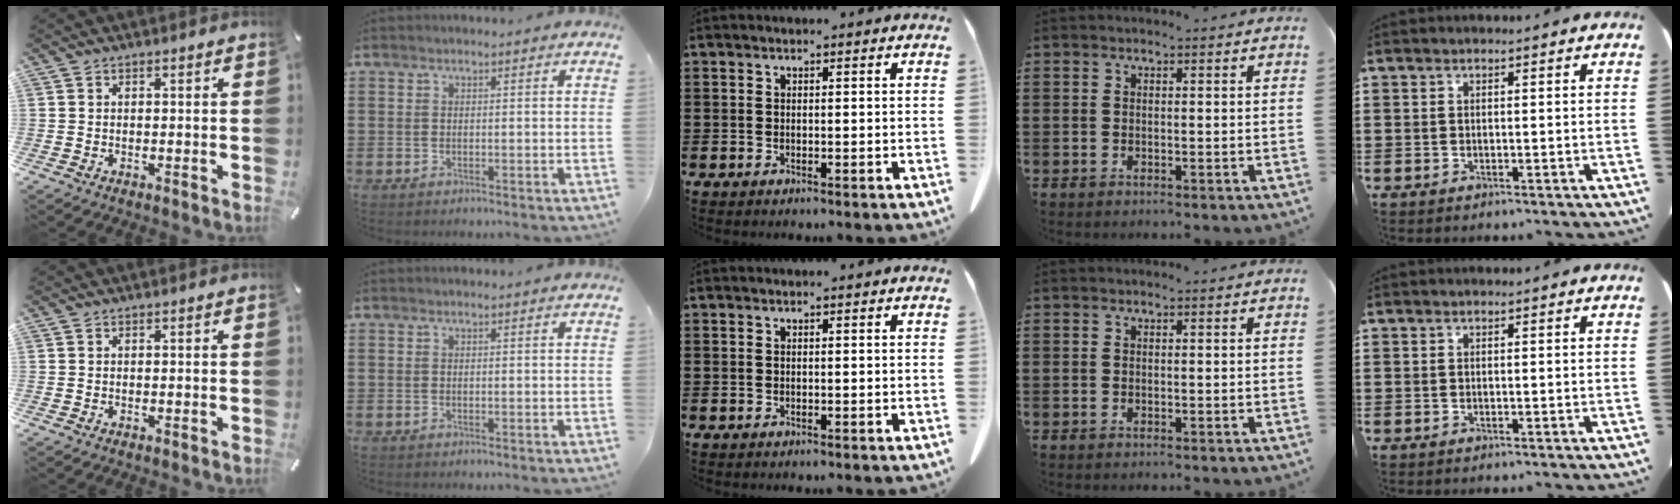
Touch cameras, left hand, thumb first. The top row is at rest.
{}